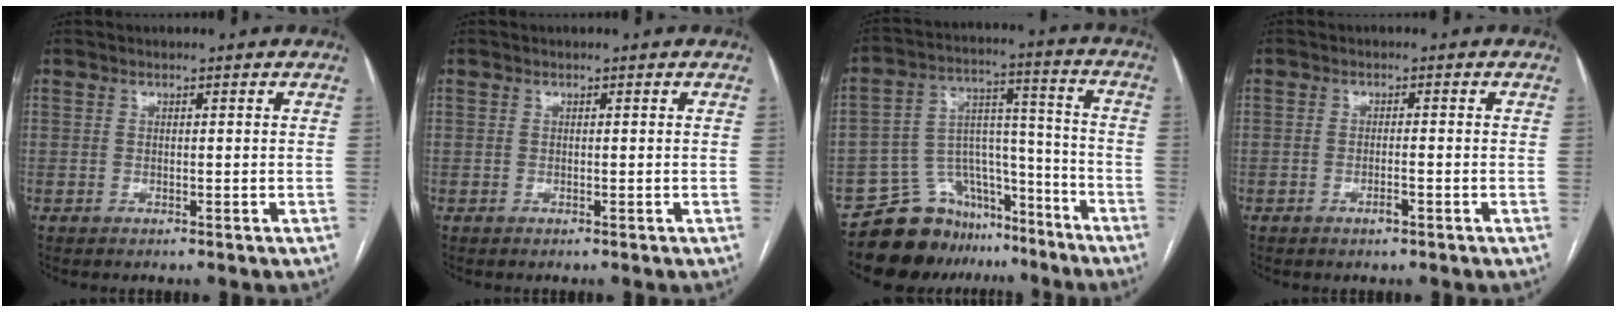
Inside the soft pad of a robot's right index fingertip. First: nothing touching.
{"total": 0.0}
{"total": 12.8, "force": [-10.6, 7.0, 1.9], "torque": [-0.018, 0.080, -0.174]}
{"total": 1.6, "force": [-1.0, 0.2, 1.2], "torque": [-0.024, -0.001, -0.016]}